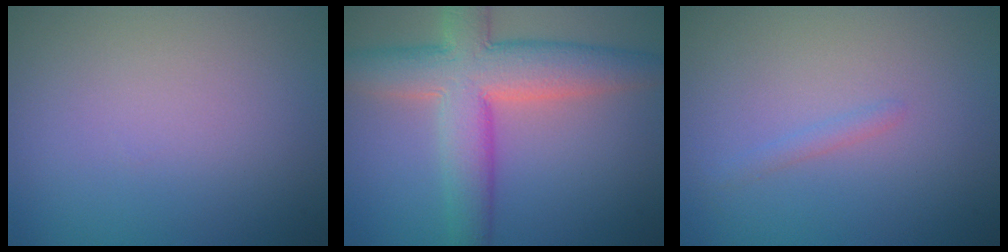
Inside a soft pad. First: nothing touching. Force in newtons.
{"total": 8.6, "press": 8.6, "slide": 0.5}
{"total": 0.7, "press": 0.7, "slide": 0.0}